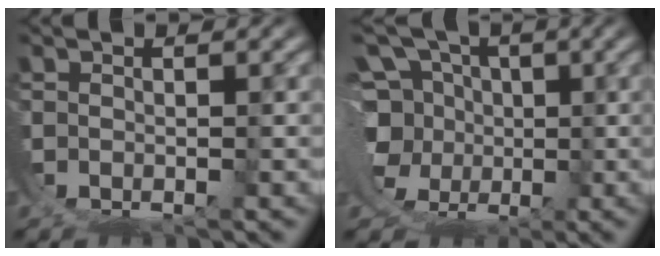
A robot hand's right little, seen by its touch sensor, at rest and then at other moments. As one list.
[{"total": 12.3, "force": [1.2, 10.0, 7.1], "torque": [-0.125, -0.032, 0.018]}]